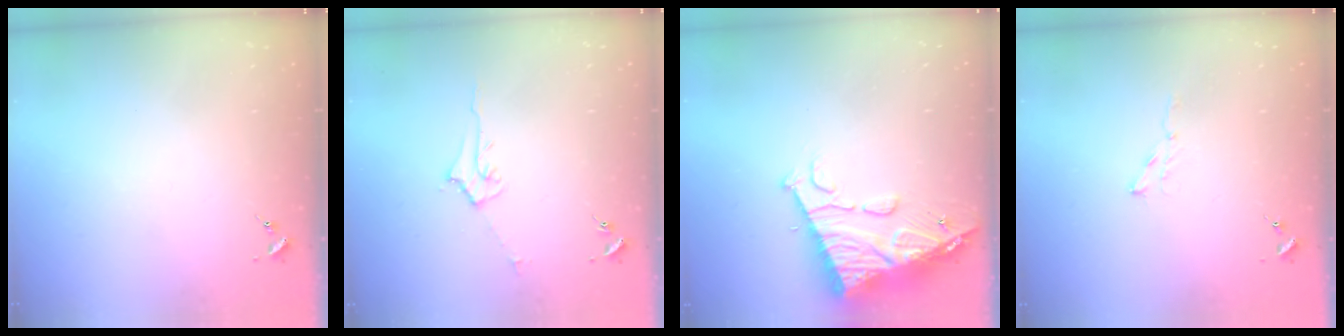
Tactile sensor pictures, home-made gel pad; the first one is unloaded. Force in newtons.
{"total": 5.2, "press": 5.1, "slide": 0.9}
{"total": 14.9, "press": 14.8, "slide": 1.5}
{"total": 3.5, "press": 3.5, "slide": 0.4}